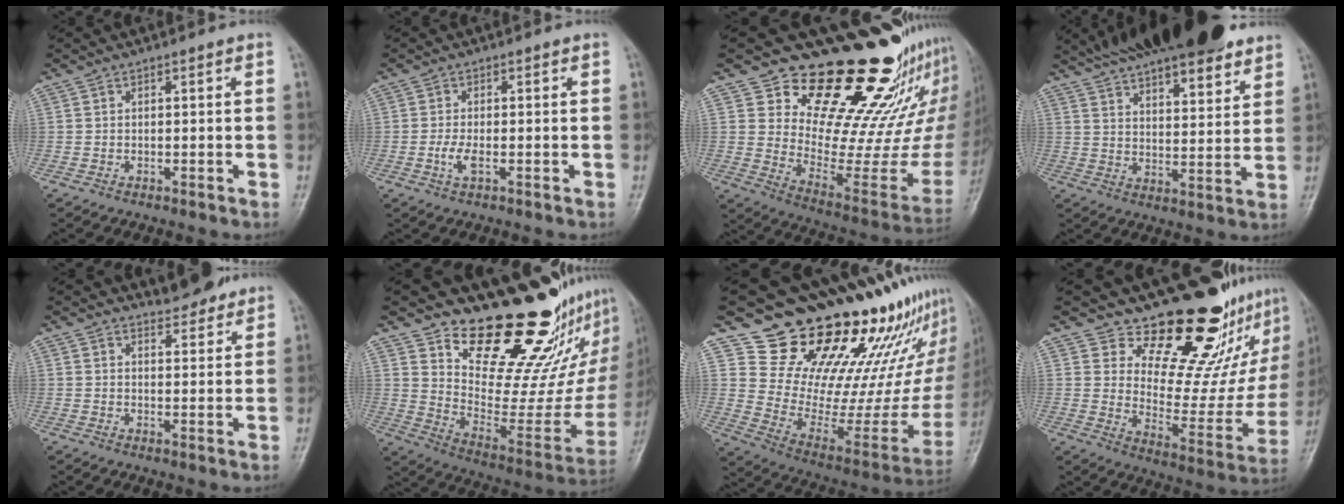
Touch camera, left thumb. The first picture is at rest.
{"total": 3.0, "force": [-0.7, 1.1, 2.7], "torque": [-0.059, 0.004, -0.015]}
{"total": 25.1, "force": [19.2, 8.6, 13.8], "torque": [-0.143, -0.159, 0.278]}
{"total": 21.3, "force": [16.0, 6.9, 12.2], "torque": [-0.162, -0.036, 0.245]}
{"total": 4.3, "force": [4.0, 1.3, 0.8], "torque": [0.003, -0.031, 0.058]}
{"total": 23.0, "force": [18.1, 7.8, 11.8], "torque": [-0.110, -0.151, 0.278]}
{"total": 27.3, "force": [22.5, 9.8, 12.0], "torque": [-0.128, -0.187, 0.323]}
{"total": 20.1, "force": [15.7, 7.8, 9.7], "torque": [-0.074, -0.135, 0.220]}